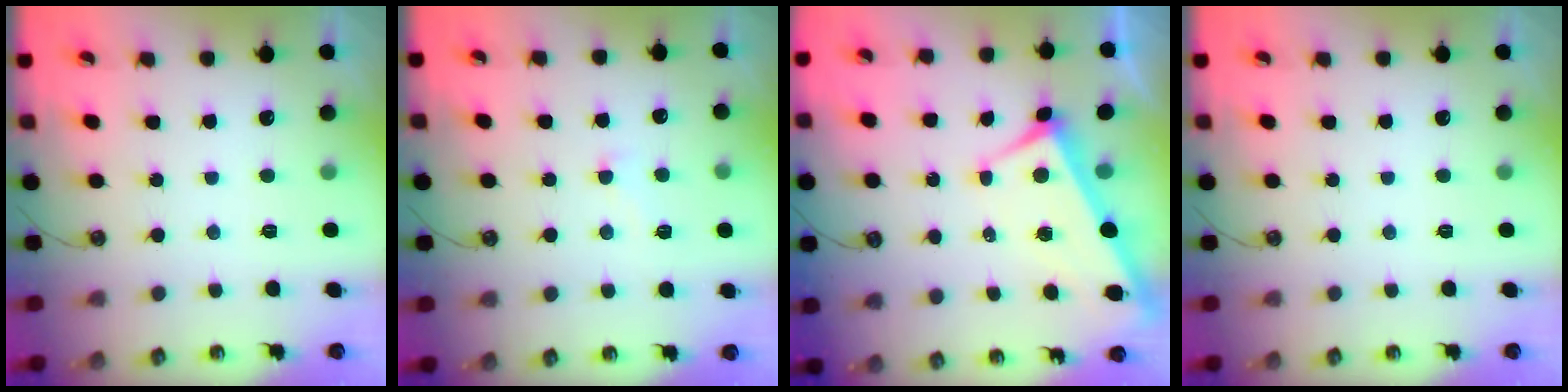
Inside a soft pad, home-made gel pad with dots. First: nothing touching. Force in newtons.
{"total": 4.1, "press": 4.1, "slide": 0.5}
{"total": 2.7, "press": 2.6, "slide": 0.7}
{"total": 0.0}